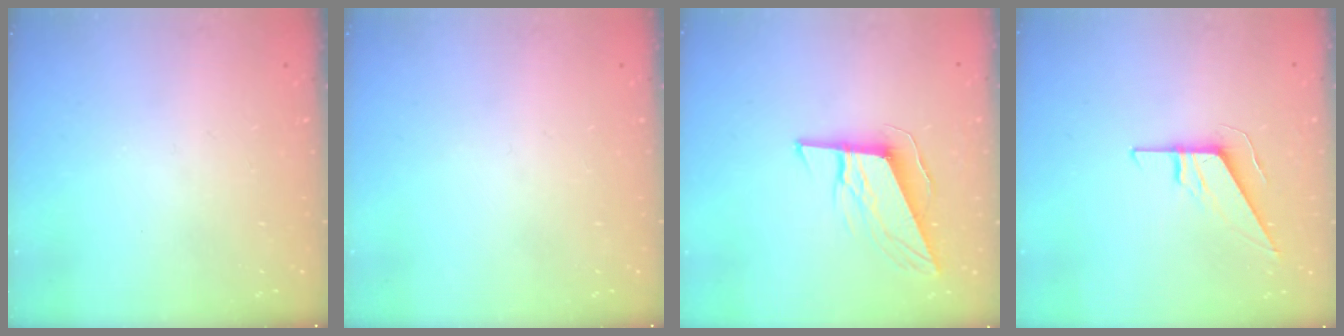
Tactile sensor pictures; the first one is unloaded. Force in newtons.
{"total": 0.0}
{"total": 10.3, "press": 10.0, "slide": 2.8}
{"total": 9.2, "press": 9.1, "slide": 0.9}